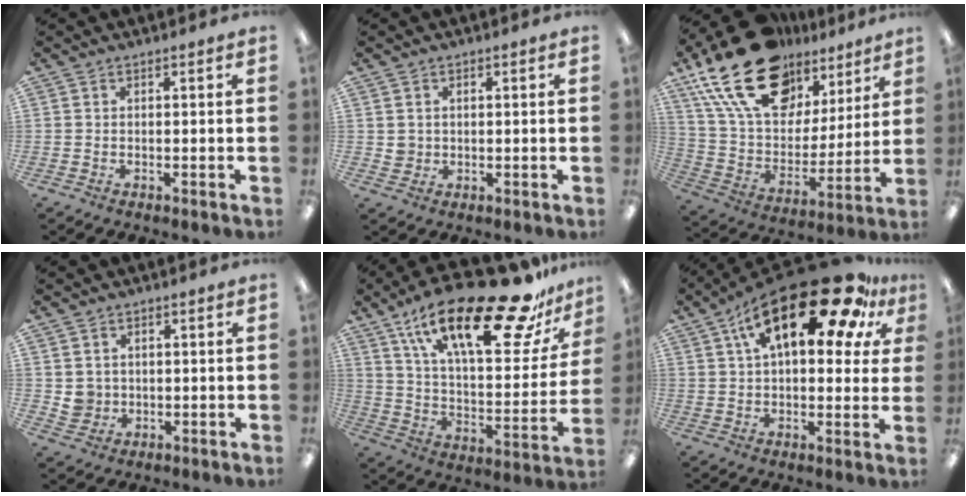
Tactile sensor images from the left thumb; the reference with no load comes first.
{"total": 2.7, "force": [0.7, 2.6, 0.2], "torque": [0.000, 0.000, 0.011]}
{"total": 24.7, "force": [15.2, 14.1, 13.4], "torque": [-0.250, -0.072, 0.277]}
{"total": 4.1, "force": [0.7, 4.0, 0.4], "torque": [-0.009, 0.005, 0.015]}
{"total": 29.2, "force": [19.1, 9.5, 20.0], "torque": [-0.311, -0.111, 0.313]}
{"total": 23.0, "force": [12.1, 9.2, 17.3], "torque": [-0.265, -0.056, 0.197]}